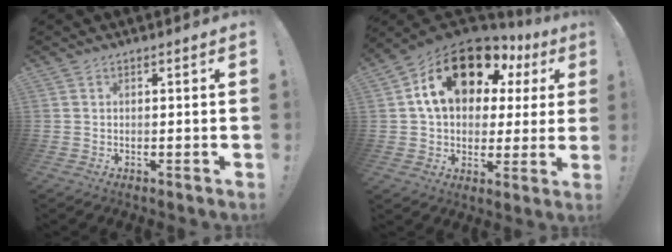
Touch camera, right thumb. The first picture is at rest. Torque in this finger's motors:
{"motor_torque": [0.66, 2.84, 1.50, 0.31, 0.14]}